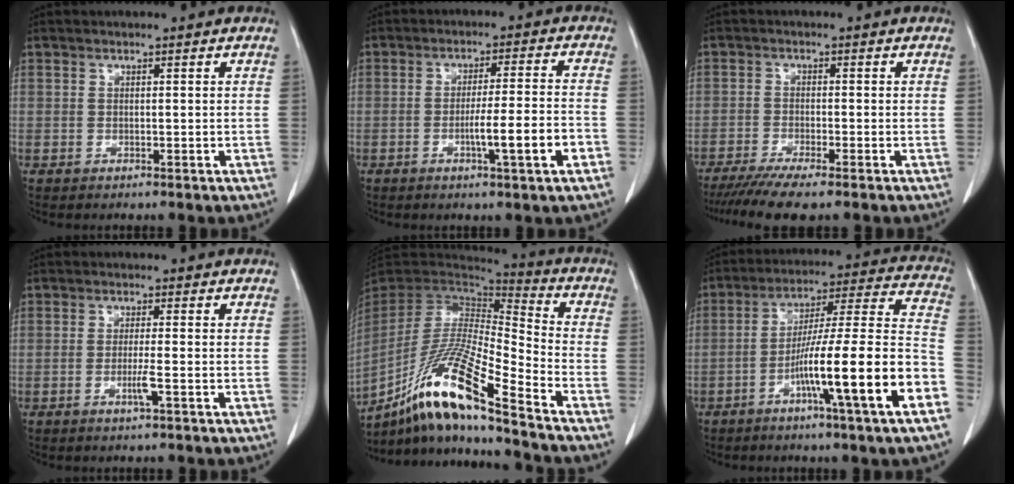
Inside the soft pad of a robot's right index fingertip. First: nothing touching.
{"total": 8.2, "force": [-3.2, -0.5, 7.6], "torque": [-0.116, -0.003, -0.051]}
{"total": 7.6, "force": [-6.1, -0.1, 4.5], "torque": [-0.070, -0.019, -0.096]}
{"total": 2.7, "force": [-1.2, -0.4, 2.4], "torque": [-0.049, -0.005, -0.023]}
{"total": 18.6, "force": [-12.6, 0.2, 13.7], "torque": [-0.283, -0.031, -0.236]}
{"total": 19.7, "force": [-8.1, -0.9, 17.9], "torque": [-0.254, -0.002, -0.135]}